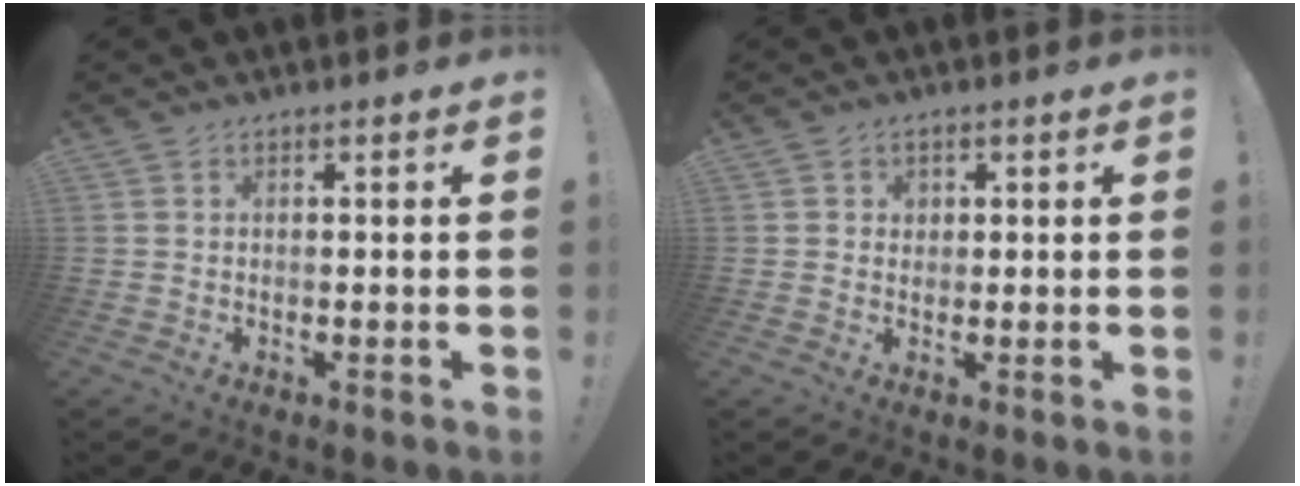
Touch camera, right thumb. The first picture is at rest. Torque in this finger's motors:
{"motor_torque": [-0.13, 0.00, 0.05, 0.31, 0.00]}